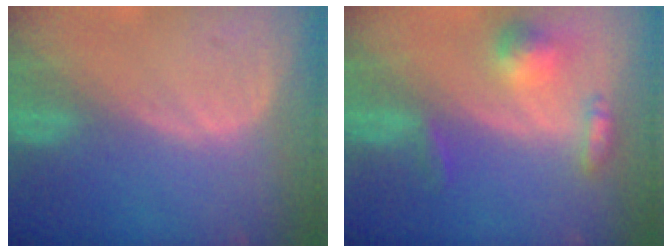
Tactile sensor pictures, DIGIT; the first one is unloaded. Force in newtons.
{"total": 5.8, "press": 5.4, "slide": 2.3}